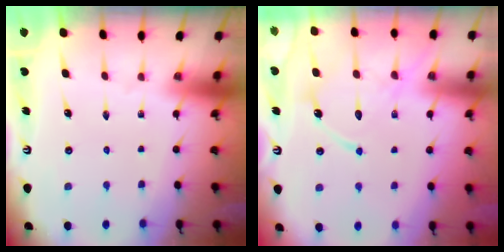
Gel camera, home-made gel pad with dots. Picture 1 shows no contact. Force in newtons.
{"total": 15.7, "press": 15.6, "slide": 1.4}